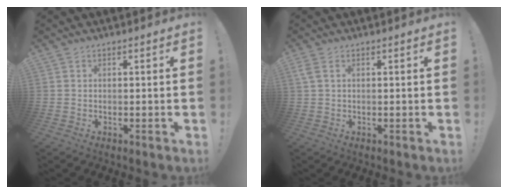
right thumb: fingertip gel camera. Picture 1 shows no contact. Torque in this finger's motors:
{"motor_torque": [0.46, -0.06, 0.45, -0.11, 0.13]}